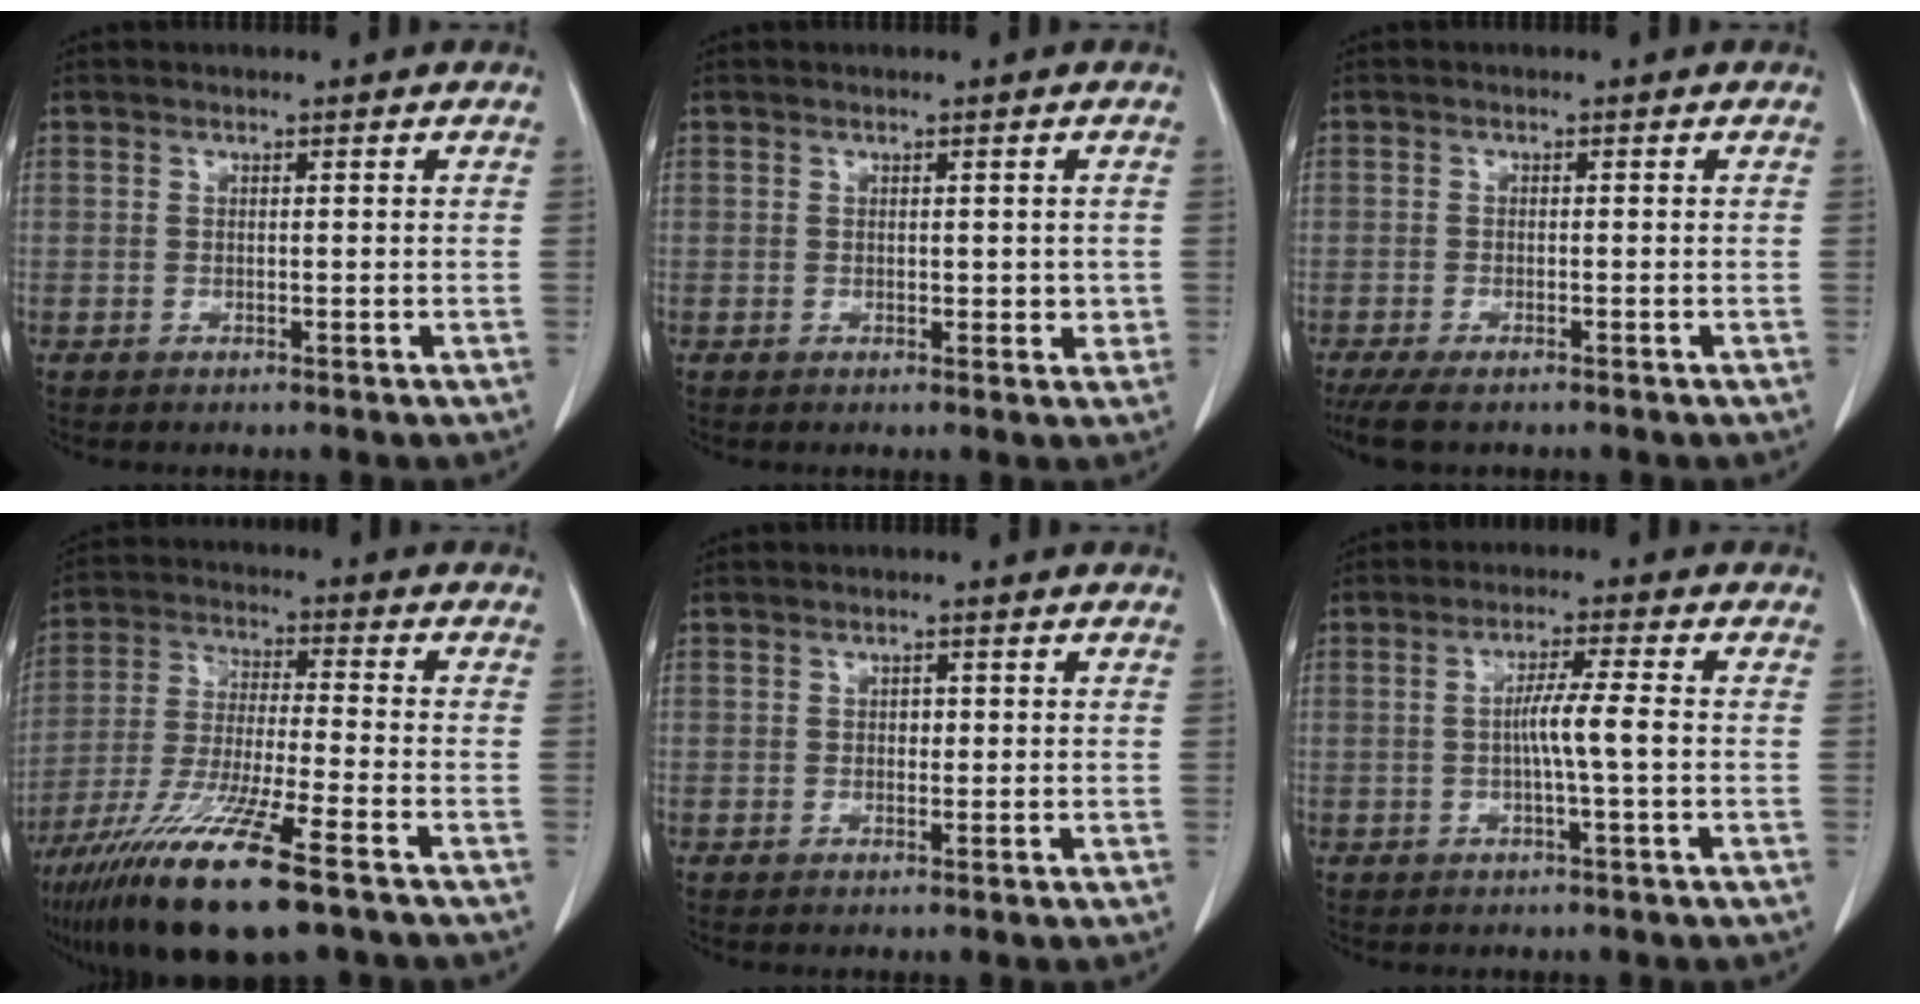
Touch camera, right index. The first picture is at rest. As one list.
[{"total": 2.3, "force": [0.1, 1.4, 1.8], "torque": [-0.018, -0.002, 0.005]}, {"total": 5.0, "force": [-3.8, 1.5, 2.9], "torque": [-0.049, -0.012, -0.062]}, {"total": 16.1, "force": [-10.1, 1.1, 12.5], "torque": [-0.251, -0.047, -0.187]}, {"total": 1.1, "force": [0.1, 0.8, 0.8], "torque": [-0.008, 0.003, 0.000]}, {"total": 4.8, "force": [-0.6, -0.5, 4.7], "torque": [-0.083, 0.005, -0.012]}]